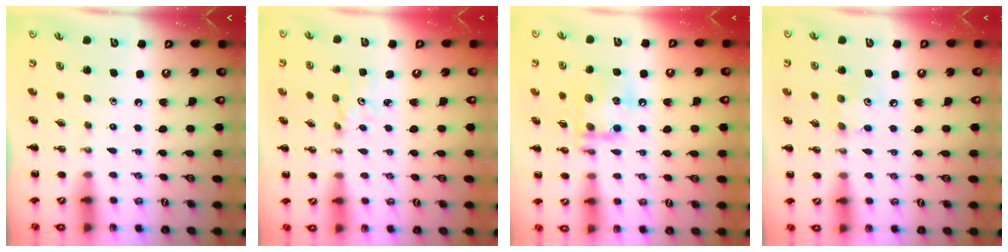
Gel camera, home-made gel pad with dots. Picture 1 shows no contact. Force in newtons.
{"total": 2.1, "press": 2.0, "slide": 0.7}
{"total": 13.9, "press": 13.7, "slide": 1.8}
{"total": 3.8, "press": 3.7, "slide": 0.9}